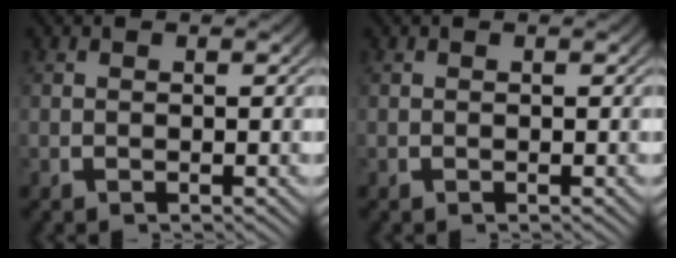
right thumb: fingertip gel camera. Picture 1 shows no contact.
{"total": 0.0}